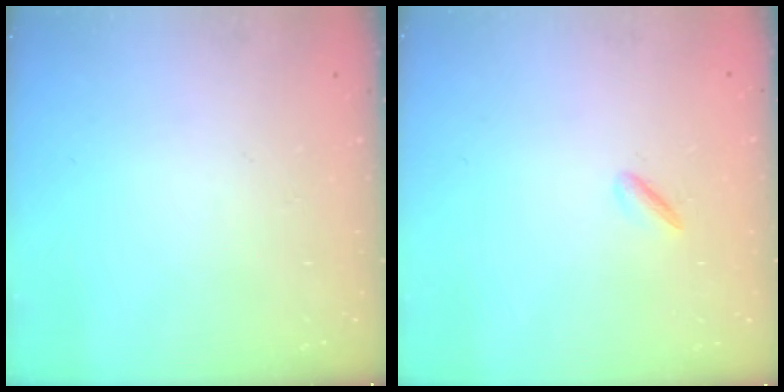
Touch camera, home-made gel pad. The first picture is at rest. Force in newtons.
{"total": 2.1, "press": 2.0, "slide": 0.7}